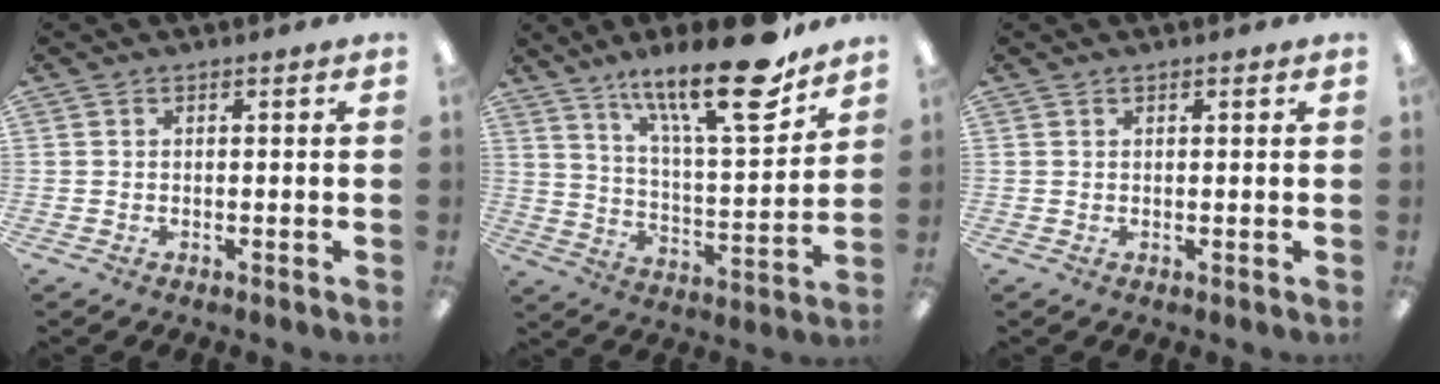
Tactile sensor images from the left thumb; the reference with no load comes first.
{"total": 22.1, "force": [15.5, 5.3, 14.8], "torque": [-0.232, -0.096, 0.248]}
{"total": 0.7, "force": [0.5, 0.2, 0.4], "torque": [-0.009, 0.002, 0.008]}